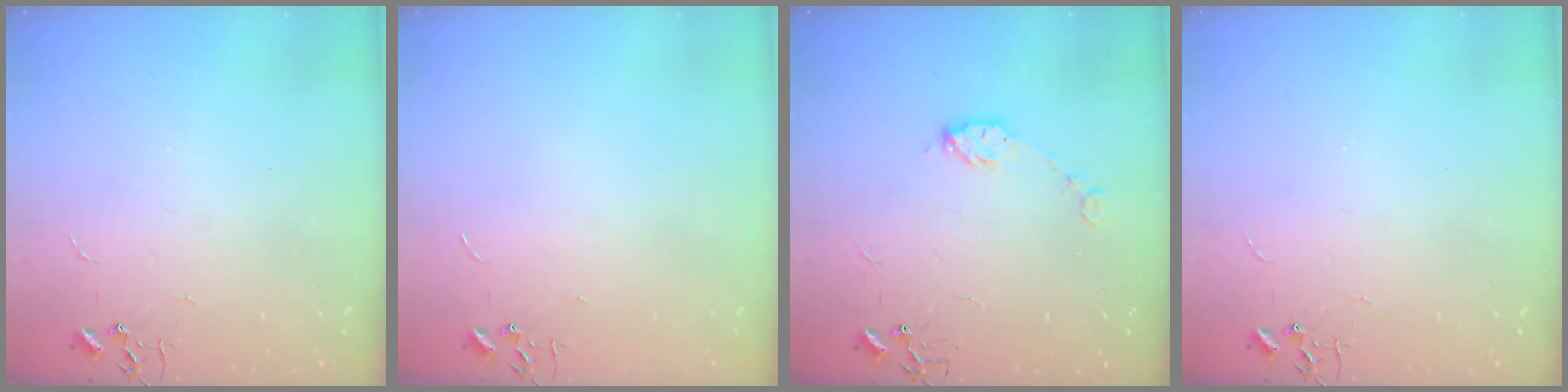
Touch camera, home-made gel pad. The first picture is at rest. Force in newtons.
{"total": 0.0}
{"total": 4.4, "press": 4.3, "slide": 0.5}
{"total": 0.0}